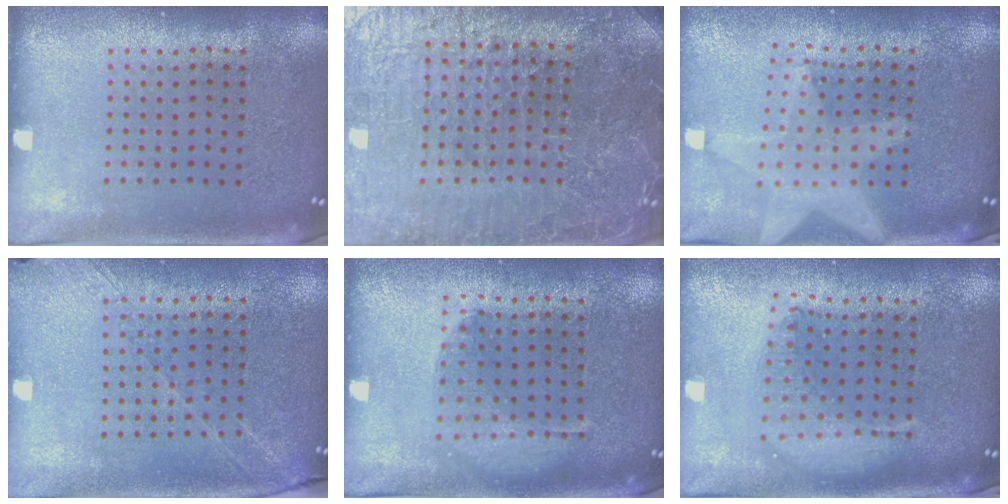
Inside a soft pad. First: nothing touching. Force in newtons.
{"total": 5.1, "press": 4.8, "slide": 1.5}
{"total": 1.9, "press": 1.6, "slide": 1.0}
{"total": 1.4, "press": 1.3, "slide": 0.6}
{"total": 1.3, "press": 1.2, "slide": 0.4}
{"total": 1.8, "press": 1.6, "slide": 1.0}